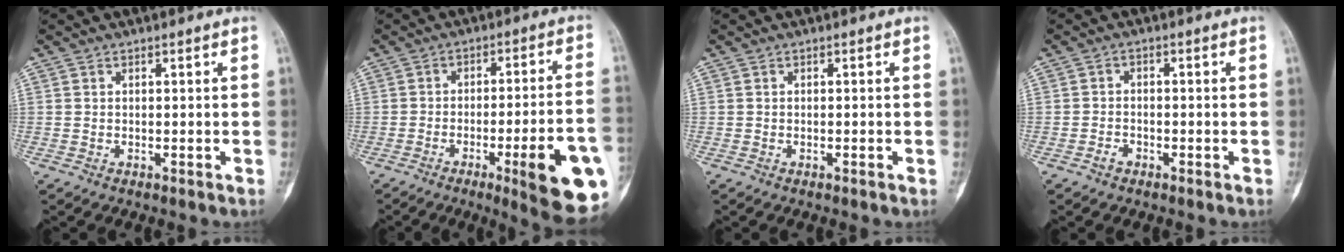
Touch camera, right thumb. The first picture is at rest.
{"total": 17.2, "force": [-6.4, 2.9, 15.7], "torque": [-0.167, 0.018, -0.078]}
{"total": 0.0}
{"total": 1.9, "force": [-1.2, 1.3, 0.6], "torque": [-0.003, 0.012, -0.024]}